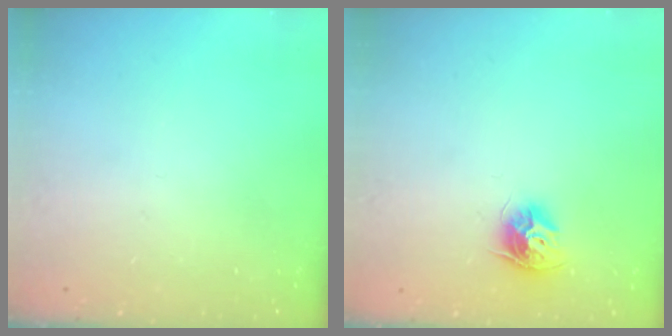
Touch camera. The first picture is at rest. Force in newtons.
{"total": 9.5, "press": 9.5, "slide": 0.3}